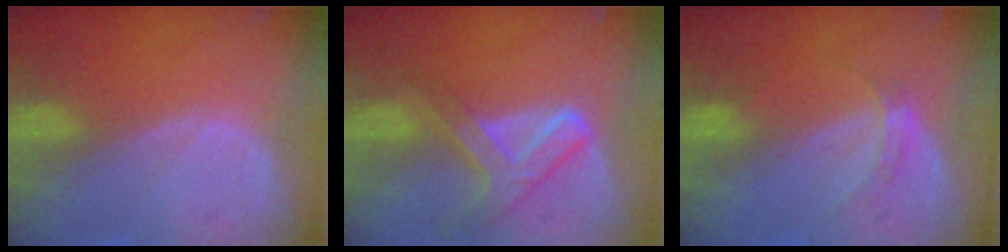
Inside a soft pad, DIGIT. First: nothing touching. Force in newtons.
{"total": 7.9, "press": 6.4, "slide": 4.5}
{"total": 2.8, "press": 2.5, "slide": 1.3}